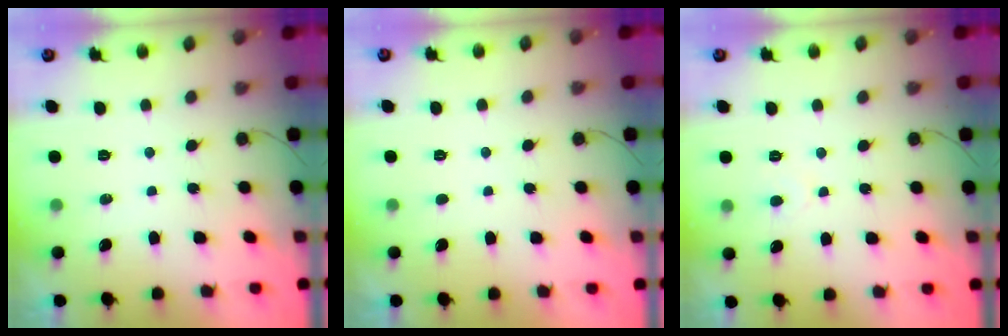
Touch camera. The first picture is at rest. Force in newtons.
{"total": 1.6, "press": 1.6, "slide": 0.2}
{"total": 2.4, "press": 2.4, "slide": 0.2}